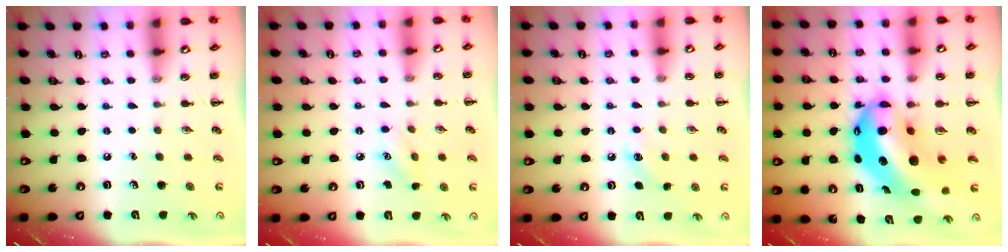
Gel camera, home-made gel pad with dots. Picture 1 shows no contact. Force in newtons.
{"total": 5.4, "press": 5.2, "slide": 1.5}
{"total": 7.1, "press": 7.0, "slide": 1.5}
{"total": 14.5, "press": 14.1, "slide": 3.4}